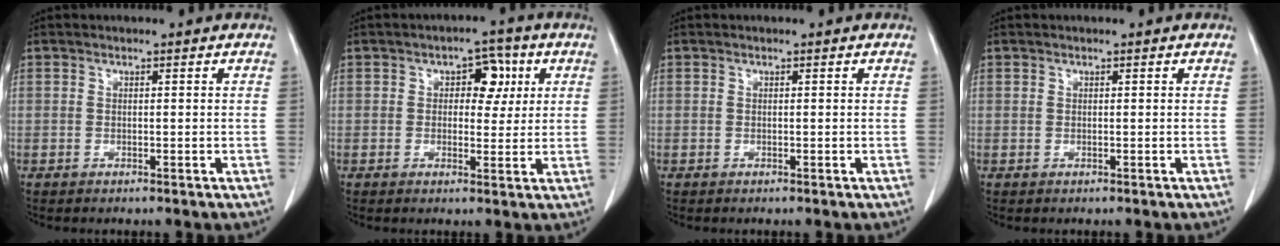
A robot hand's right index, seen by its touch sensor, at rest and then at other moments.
{"total": 4.9, "force": [1.5, 2.9, 3.6], "torque": [-0.044, 0.014, 0.019]}
{"total": 0.0}
{"total": 0.0}